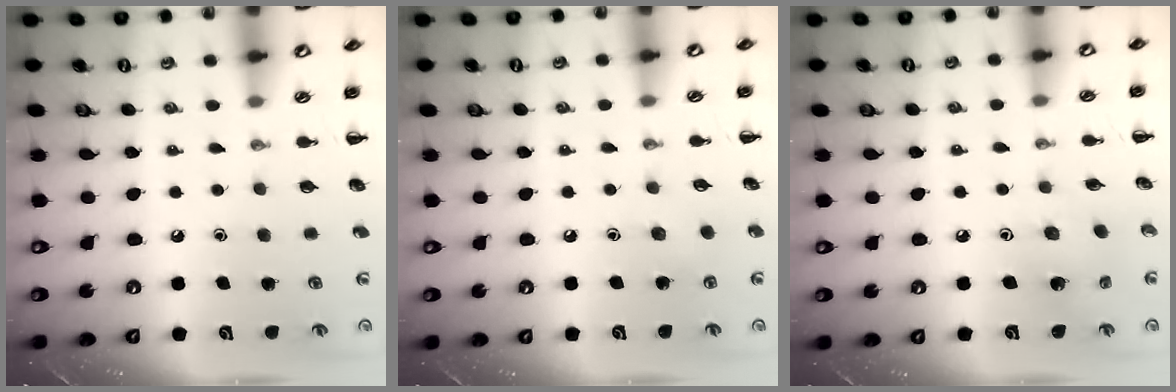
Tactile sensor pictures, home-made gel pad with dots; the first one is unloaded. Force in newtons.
{"total": 4.8, "press": 4.6, "slide": 1.2}
{"total": 1.4, "press": 1.3, "slide": 0.6}